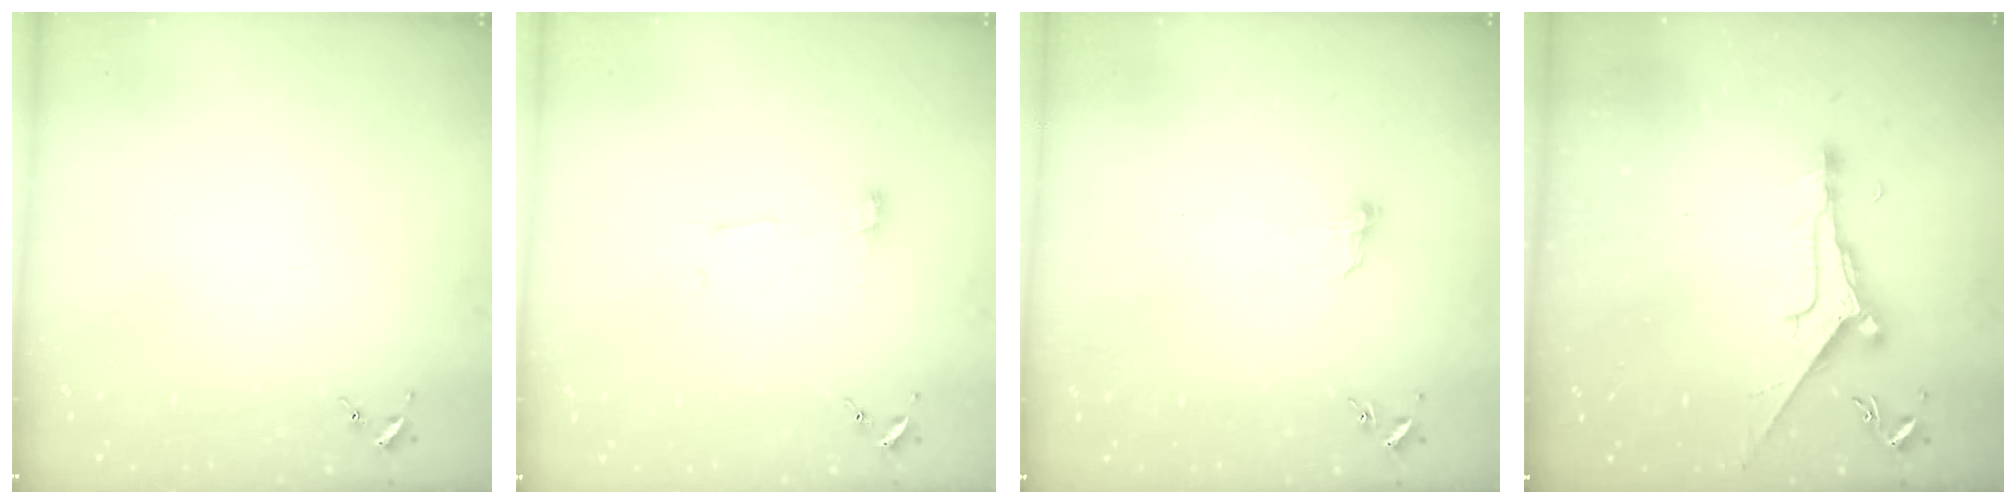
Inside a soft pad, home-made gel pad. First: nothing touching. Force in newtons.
{"total": 5.6, "press": 5.6, "slide": 0.3}
{"total": 6.3, "press": 6.3, "slide": 0.5}
{"total": 9.6, "press": 9.6, "slide": 0.8}